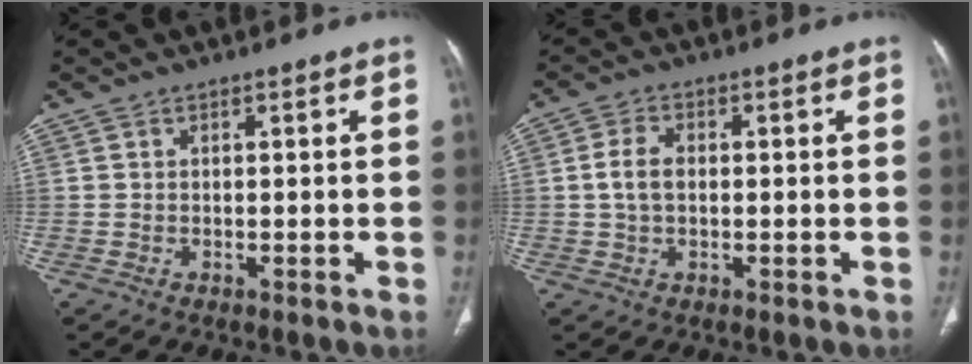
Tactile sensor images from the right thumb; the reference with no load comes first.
{"total": 4.7, "force": [0.2, 3.0, 3.6], "torque": [-0.075, 0.010, 0.003]}